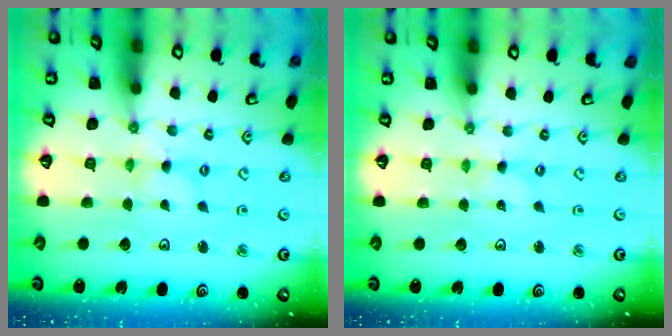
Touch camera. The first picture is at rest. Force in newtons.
{"total": 0.0}